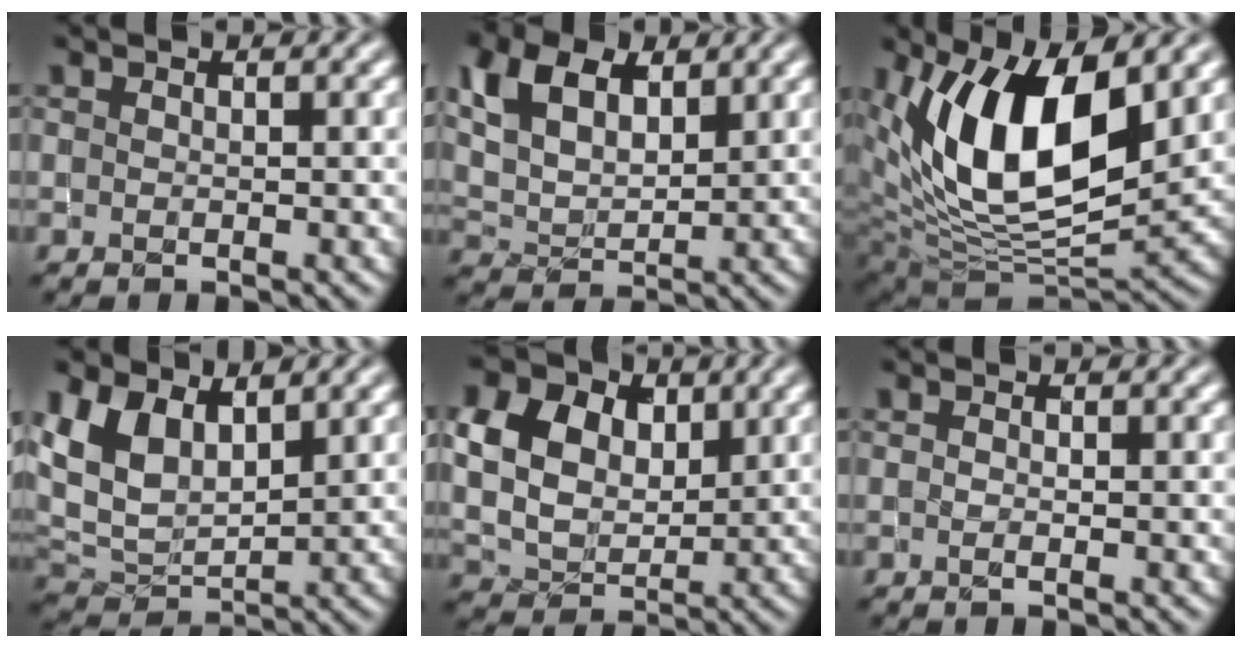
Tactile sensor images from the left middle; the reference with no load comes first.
{"total": 6.2, "force": [3.2, 3.5, 4.0], "torque": [-0.093, 0.005, 0.058]}
{"total": 13.2, "force": [4.6, 6.4, 10.7], "torque": [-0.175, -0.007, 0.078]}
{"total": 6.1, "force": [2.5, 3.7, 4.1], "torque": [-0.093, -0.006, 0.049]}
{"total": 13.8, "force": [6.3, 9.9, 7.2], "torque": [-0.169, 0.040, 0.107]}
{"total": 0.5, "force": [-0.3, 0.1, 0.4], "torque": [-0.011, -0.003, -0.007]}